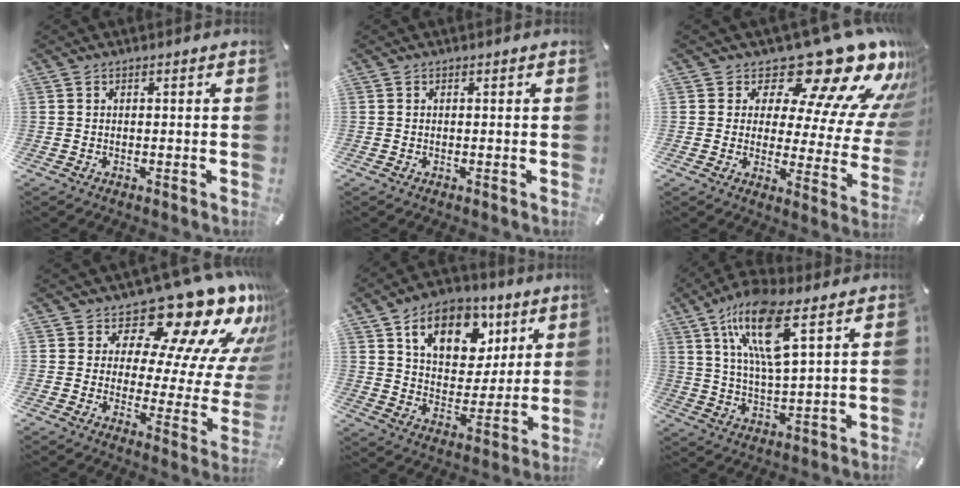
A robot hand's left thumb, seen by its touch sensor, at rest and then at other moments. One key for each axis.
{"total": 0.0}
{"total": 19.2, "fx": 15.0, "fy": 6.9, "fz": 9.8, "tx": -0.121, "ty": -0.140, "tz": 0.237}
{"total": 18.7, "fx": 14.7, "fy": 7.0, "fz": 9.2, "tx": -0.106, "ty": -0.138, "tz": 0.233}
{"total": 15.7, "fx": 8.5, "fy": 10.6, "fz": 7.9, "tx": -0.123, "ty": -0.034, "tz": 0.151}
{"total": 14.8, "fx": 8.1, "fy": 4.3, "fz": 11.6, "tx": -0.241, "ty": -0.019, "tz": 0.139}